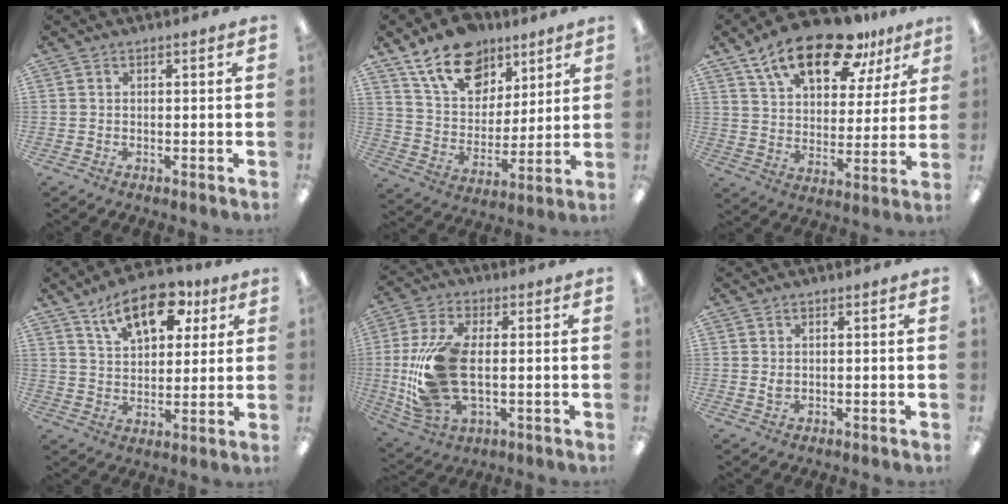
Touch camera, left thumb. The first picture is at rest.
{"total": 16.4, "force": [10.7, 10.3, 7.1], "torque": [-0.122, -0.051, 0.199]}
{"total": 19.7, "force": [12.8, 9.1, 11.9], "torque": [-0.199, -0.057, 0.221]}
{"total": 14.8, "force": [8.4, 7.9, 9.4], "torque": [-0.133, -0.029, 0.145]}
{"total": 19.9, "force": [-0.1, 11.3, 16.3], "torque": [-0.331, -0.008, 0.006]}
{"total": 1.4, "force": [0.4, 0.8, 1.0], "torque": [-0.023, 0.003, 0.008]}